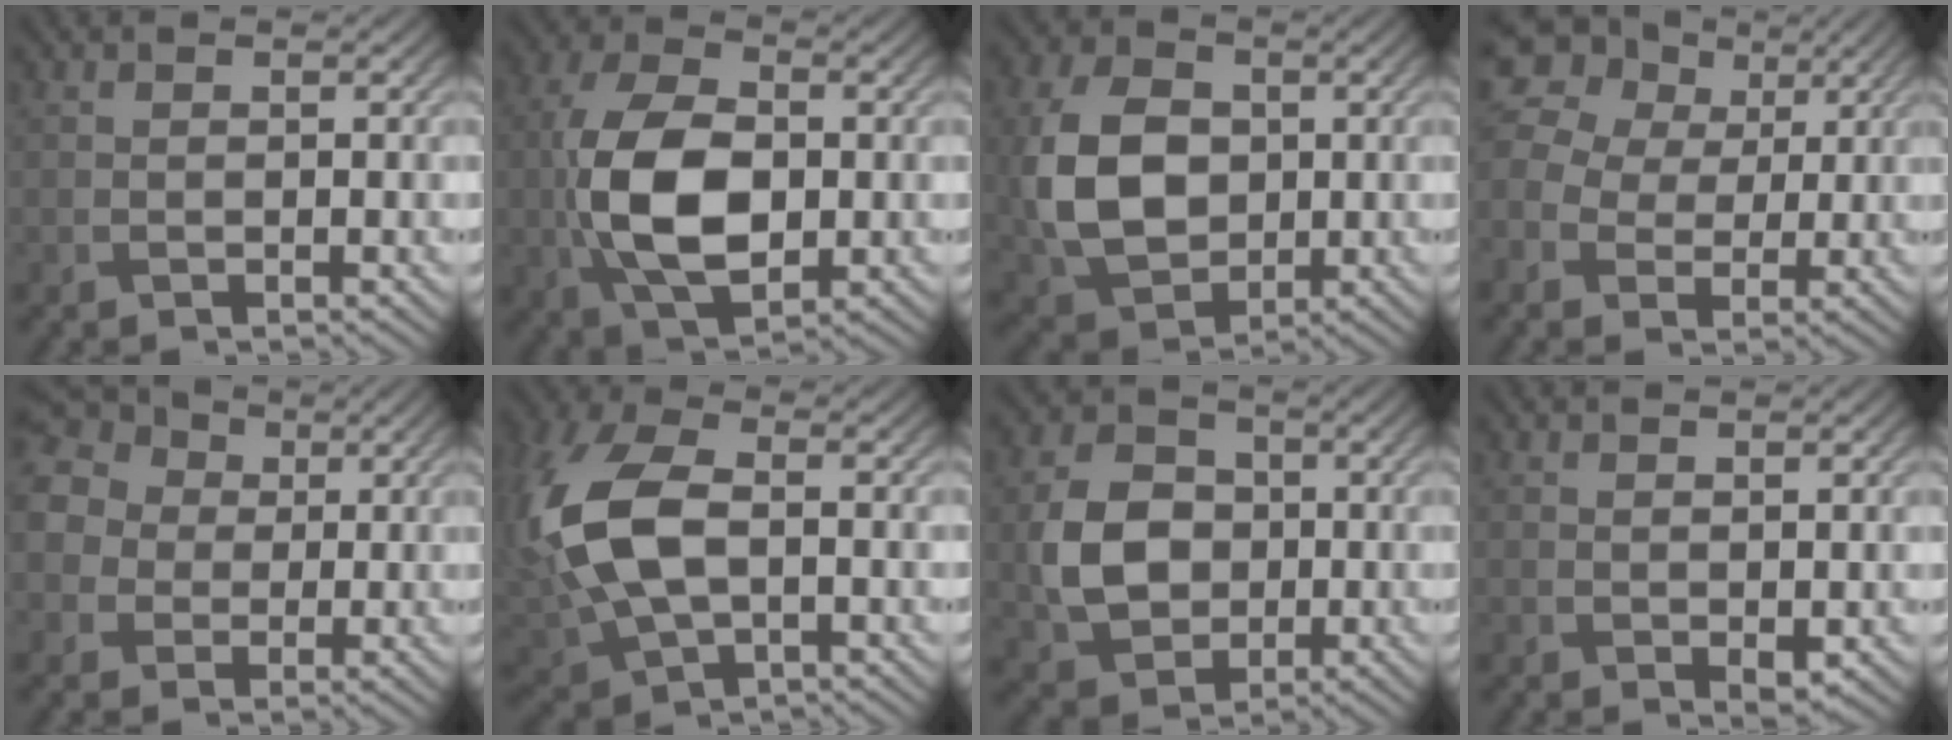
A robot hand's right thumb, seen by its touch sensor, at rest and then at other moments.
{"total": 11.5, "force": [-1.2, 6.6, 9.3], "torque": [-0.208, -0.002, -0.024]}
{"total": 11.0, "force": [0.2, 8.0, 7.5], "torque": [-0.191, -0.002, 0.001]}
{"total": 10.2, "force": [3.2, 8.2, 5.2], "torque": [-0.158, 0.041, 0.053]}
{"total": 11.5, "force": [2.6, 9.8, 5.6], "torque": [-0.166, 0.028, 0.019]}
{"total": 14.0, "force": [0.4, 8.3, 11.3], "torque": [-0.301, 0.007, 0.008]}
{"total": 8.1, "force": [-0.4, 6.6, 4.7], "torque": [-0.108, -0.001, -0.012]}
{"total": 1.4, "force": [0.3, 0.7, 1.2], "torque": [-0.021, -0.007, 0.010]}